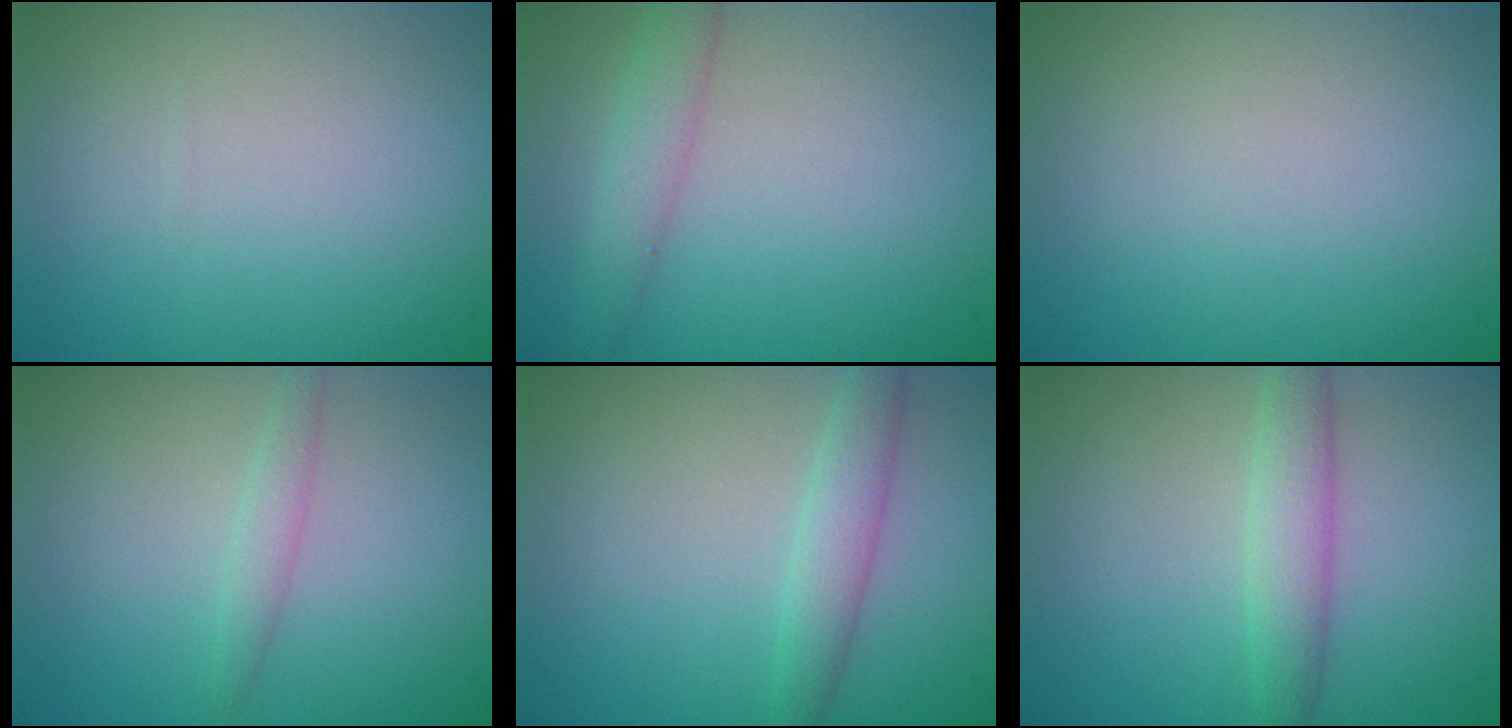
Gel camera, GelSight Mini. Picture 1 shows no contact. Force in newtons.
{"total": 2.5, "press": 2.5, "slide": 0.1}
{"total": 0.0}
{"total": 1.3, "press": 1.3, "slide": 0.1}
{"total": 2.5, "press": 2.5, "slide": 0.1}
{"total": 3.0, "press": 3.0, "slide": 0.1}